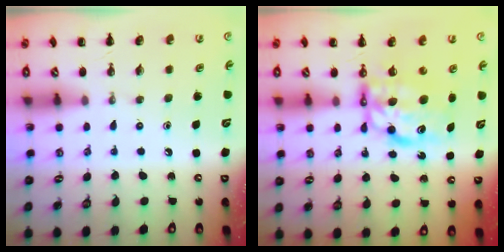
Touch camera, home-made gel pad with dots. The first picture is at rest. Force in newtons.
{"total": 7.9, "press": 7.7, "slide": 1.6}